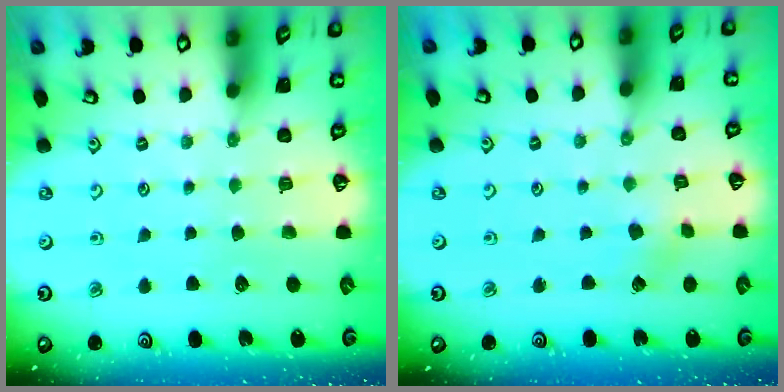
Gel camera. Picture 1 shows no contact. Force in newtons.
{"total": 1.8, "press": 1.7, "slide": 0.6}